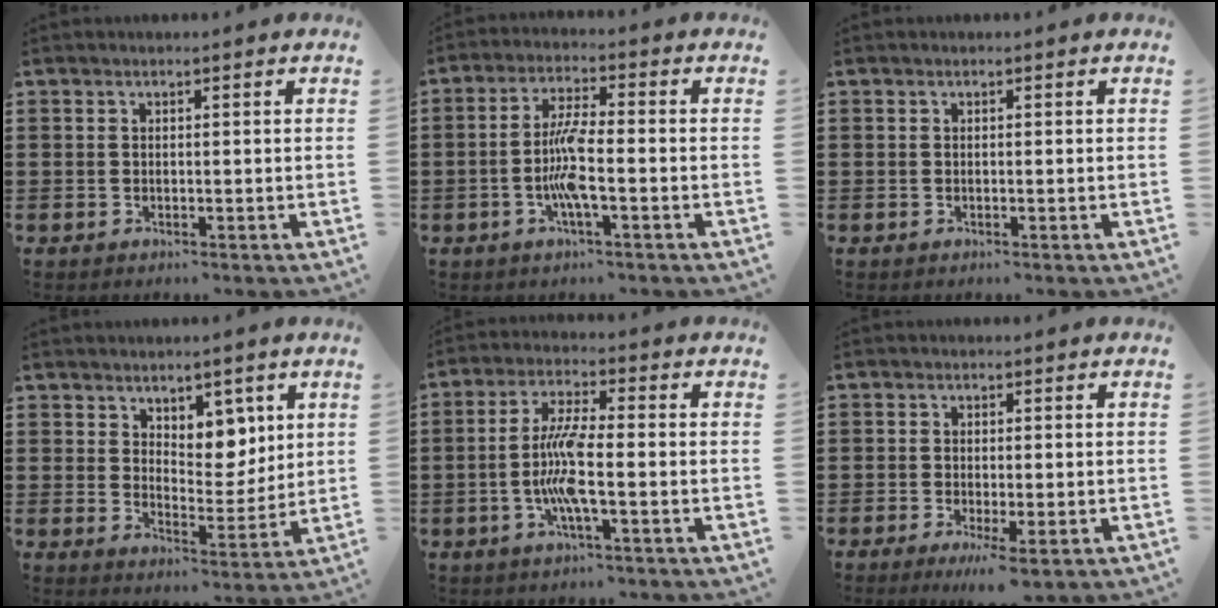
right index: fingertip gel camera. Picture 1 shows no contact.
{"total": 6.6, "force": [-1.8, 1.1, 6.3], "torque": [-0.138, -0.008, -0.041]}
{"total": 0.0}
{"total": 5.6, "force": [3.8, 3.6, 2.1], "torque": [-0.043, -0.009, 0.067]}
{"total": 8.0, "force": [-1.8, 1.5, 7.6], "torque": [-0.174, -0.014, -0.045]}
{"total": 2.5, "force": [-1.5, 0.2, 1.9], "torque": [-0.040, -0.005, -0.029]}